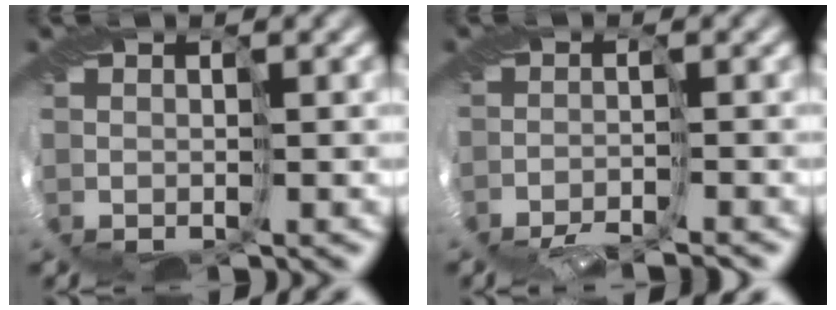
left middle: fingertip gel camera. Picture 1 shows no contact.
{"total": 4.7, "force": [-4.5, 0.3, 1.2], "torque": [-0.015, -0.005, -0.087]}